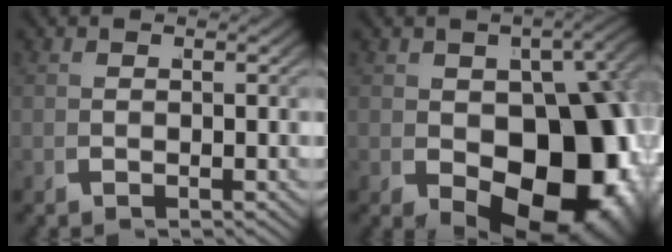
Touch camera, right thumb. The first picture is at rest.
{"total": 18.5, "force": [-2.5, 11.8, 14.0], "torque": [-0.221, -0.082, 0.005]}